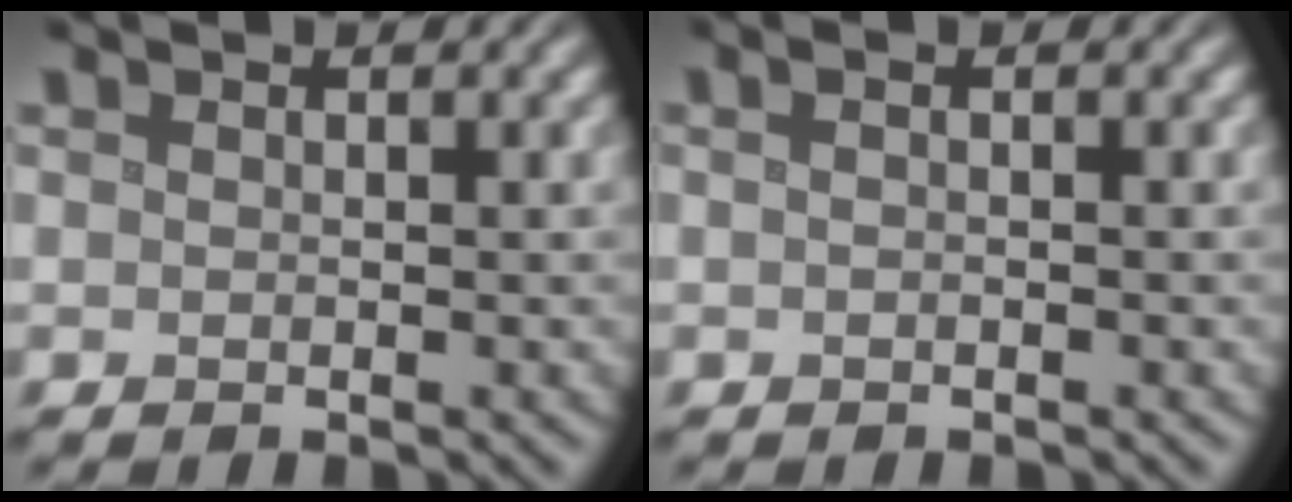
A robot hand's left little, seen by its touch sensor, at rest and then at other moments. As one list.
[{"total": 1.2, "force": [0.2, 0.4, 1.1], "torque": [-0.015, -0.005, -0.006]}]